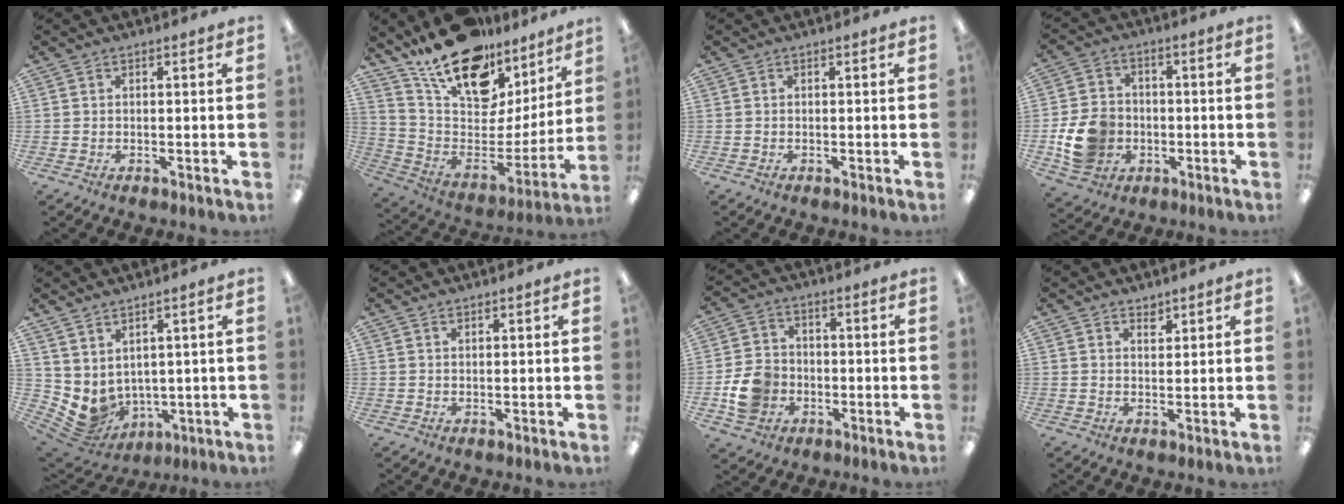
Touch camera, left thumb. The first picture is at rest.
{"total": 21.2, "force": [15.5, 10.2, 10.3], "torque": [-0.172, -0.107, 0.274]}
{"total": 0.0}
{"total": 11.0, "force": [-2.7, 9.1, 5.5], "torque": [-0.118, 0.018, -0.045]}
{"total": 4.9, "force": [2.5, 3.9, 1.7], "torque": [-0.055, -0.042, 0.056]}
{"total": 0.8, "force": [0.7, 0.2, 0.4], "torque": [-0.009, 0.000, 0.012]}
{"total": 8.8, "force": [-2.5, 7.3, 4.2], "torque": [-0.087, 0.019, -0.043]}
{"total": 2.1, "force": [1.9, 0.8, 0.4], "torque": [0.006, -0.013, 0.032]}